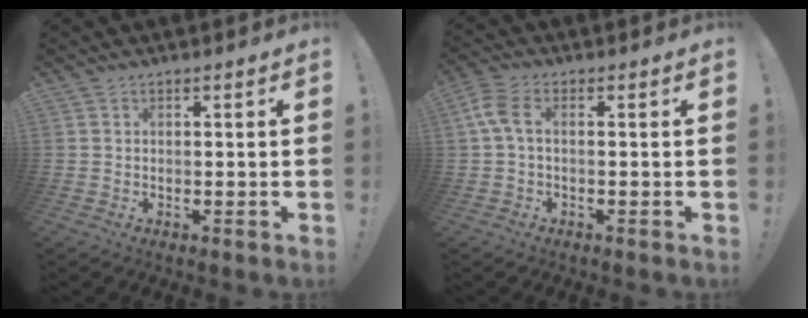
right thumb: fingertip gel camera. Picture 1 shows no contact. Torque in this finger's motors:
{"motor_torque": [0.17, 0.09, 0.61, -0.01, 0.21]}